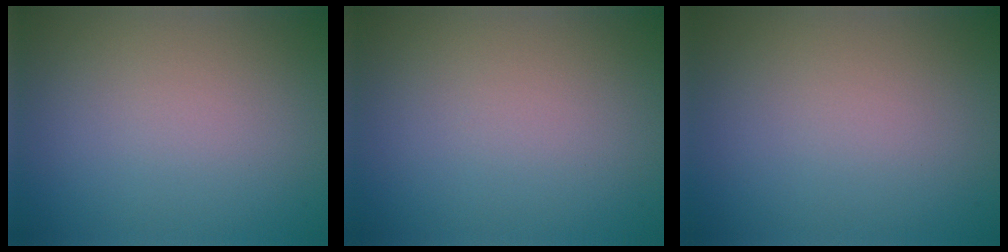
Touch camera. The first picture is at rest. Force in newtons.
{"total": 0.0}
{"total": 0.0}